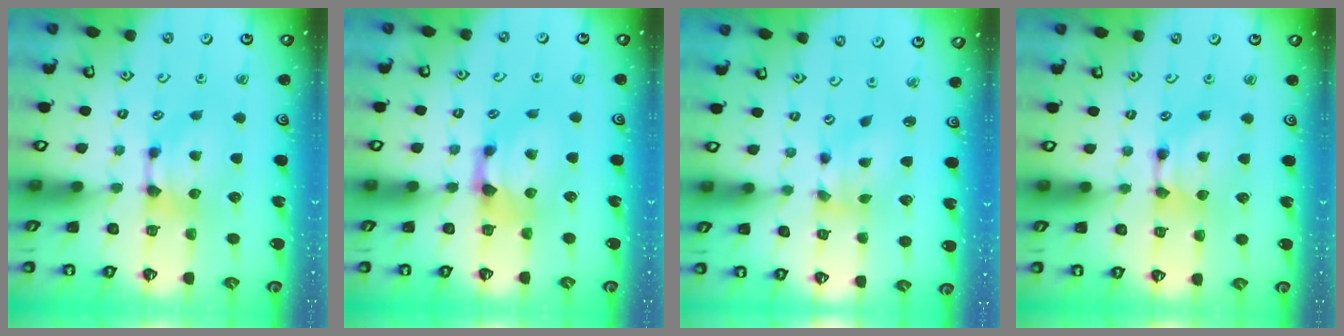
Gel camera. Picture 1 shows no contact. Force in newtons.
{"total": 1.6, "press": 0.9, "slide": 1.3}
{"total": 1.9, "press": 1.3, "slide": 1.3}
{"total": 1.7, "press": 1.7, "slide": 0.1}